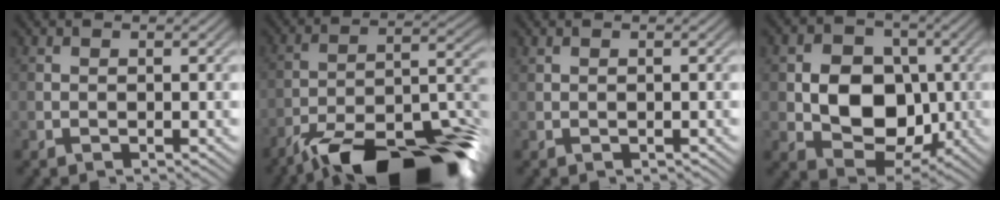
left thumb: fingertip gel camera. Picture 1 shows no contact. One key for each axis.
{"total": 19.7, "fx": -15.2, "fy": 5.7, "fz": 11.2, "tx": -0.155, "ty": -0.020, "tz": -0.236}
{"total": 0.0}
{"total": 9.9, "fx": -0.7, "fy": 7.7, "fz": 6.3, "tx": -0.120, "ty": -0.008, "tz": -0.021}